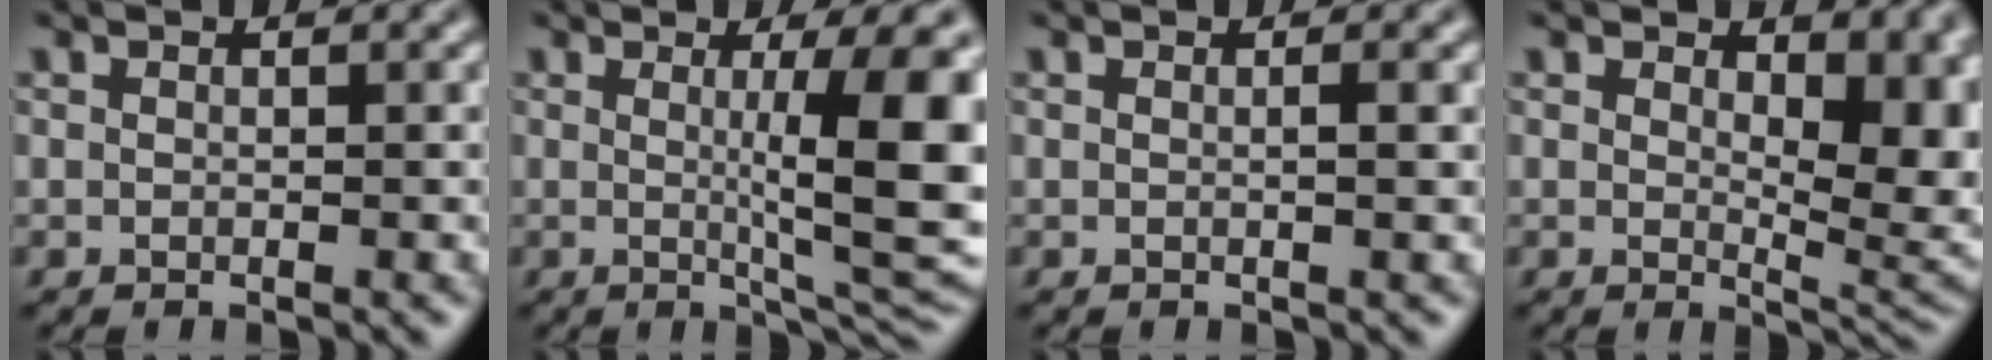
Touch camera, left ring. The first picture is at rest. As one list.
[{"total": 9.2, "force": [0.8, 2.1, 8.9], "torque": [-0.111, -0.007, 0.015]}, {"total": 1.0, "force": [0.0, 0.2, 0.9], "torque": [-0.011, 0.002, -0.002]}, {"total": 6.8, "force": [1.5, 3.4, 5.7], "torque": [-0.063, -0.013, 0.037]}]